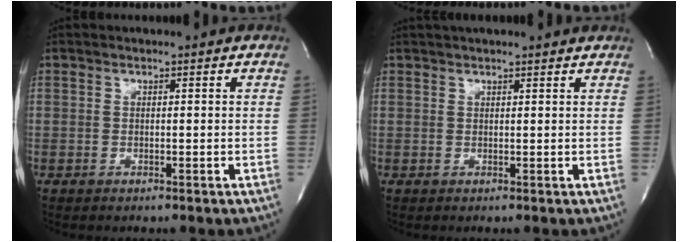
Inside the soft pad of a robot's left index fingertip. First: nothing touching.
{"total": 7.2, "force": [6.6, 1.0, 2.7], "torque": [-0.039, 0.031, 0.080]}